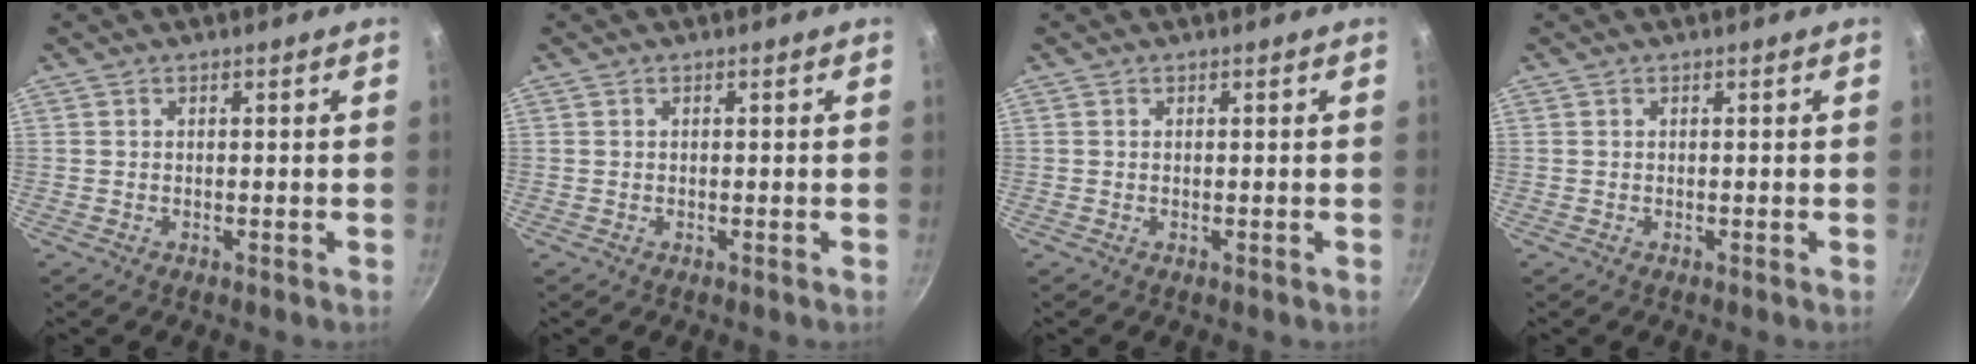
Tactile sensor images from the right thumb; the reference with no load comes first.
{"total": 0.0}
{"total": 0.0}
{"total": 0.0}